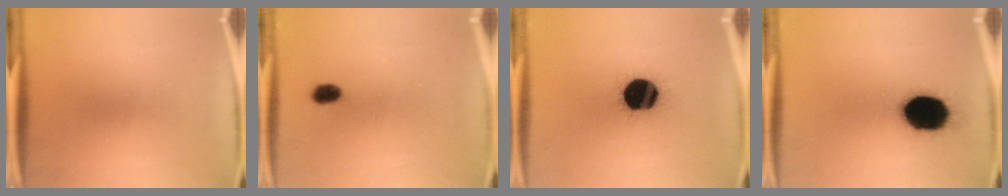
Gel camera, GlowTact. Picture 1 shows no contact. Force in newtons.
{"total": 2.6}
{"total": 19.9}
{"total": 19.1}